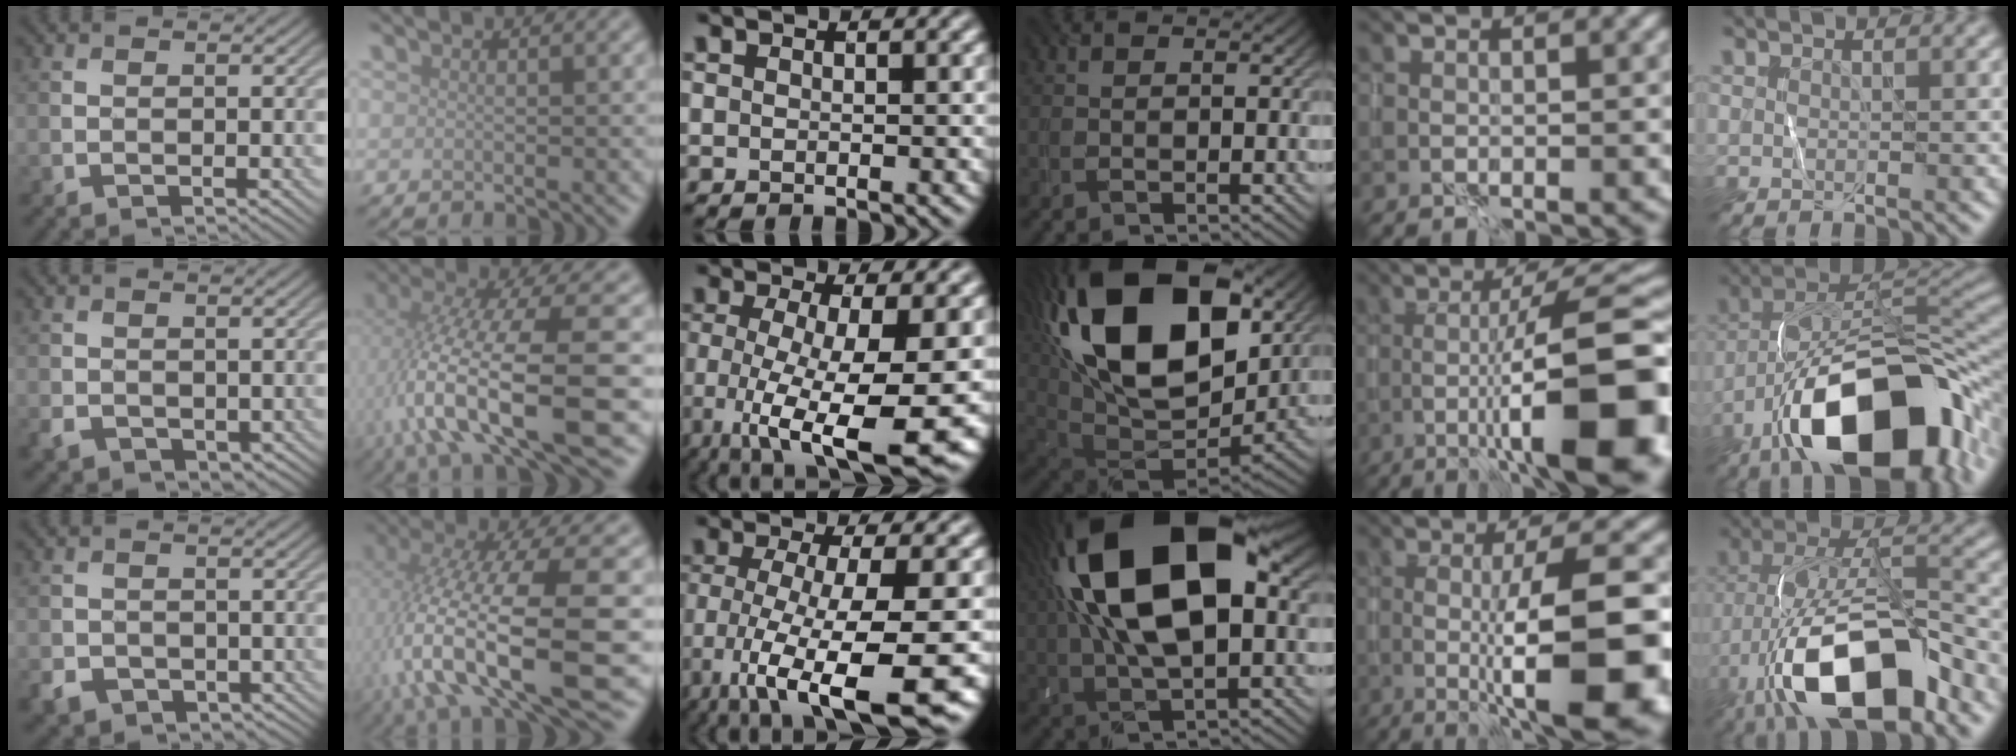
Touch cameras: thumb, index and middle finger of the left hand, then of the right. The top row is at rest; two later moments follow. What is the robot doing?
{"motion": "wrap", "object": "ribbon"}